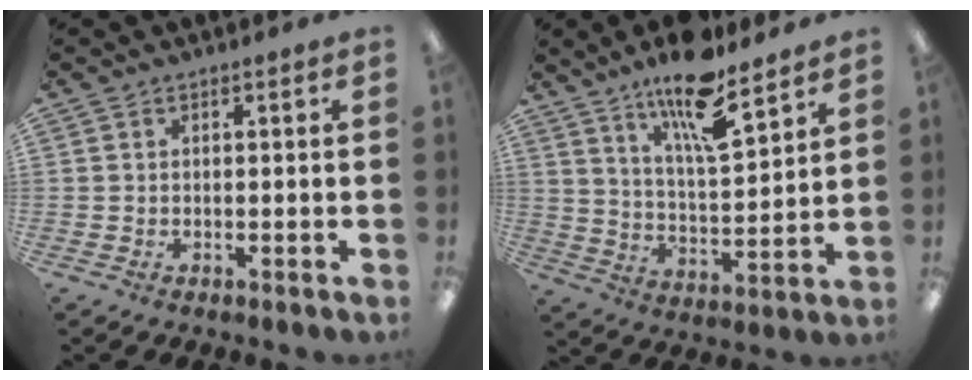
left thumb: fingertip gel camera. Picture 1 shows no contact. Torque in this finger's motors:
{"motor_torque": [0.23, 0.26, 1.49, -1.28, 0.10]}